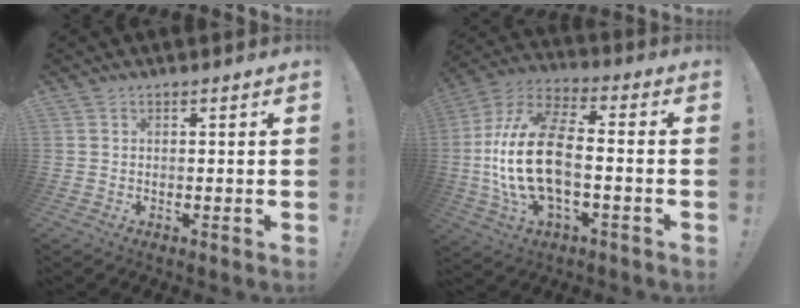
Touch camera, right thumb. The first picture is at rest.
{"total": 19.8, "force": [-2.1, 10.2, 16.8], "torque": [-0.341, 0.012, -0.035]}